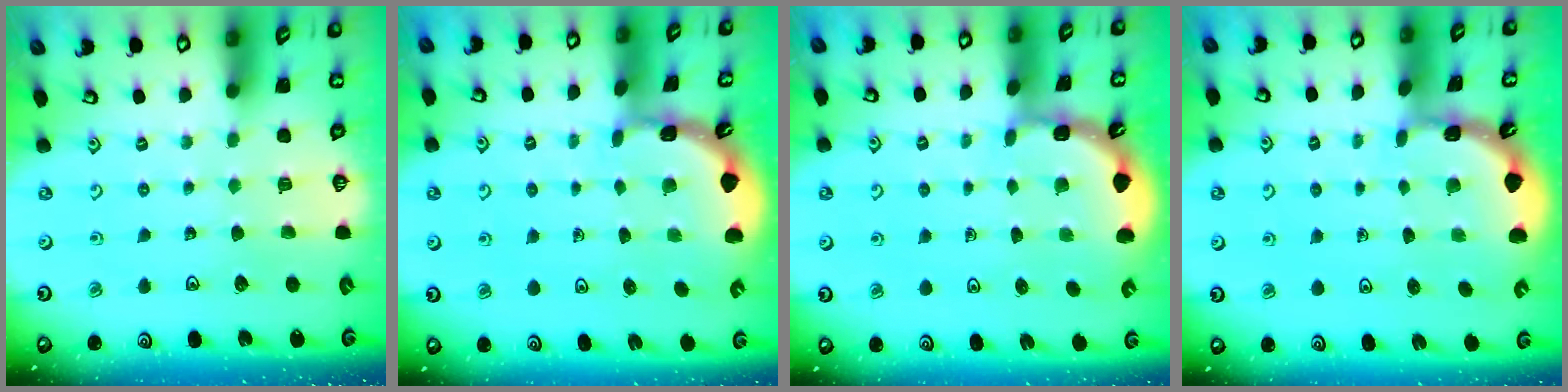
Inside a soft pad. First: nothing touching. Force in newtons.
{"total": 1.6, "press": 1.6, "slide": 0.1}
{"total": 2.3, "press": 2.3, "slide": 0.1}
{"total": 1.8, "press": 1.8, "slide": 0.1}